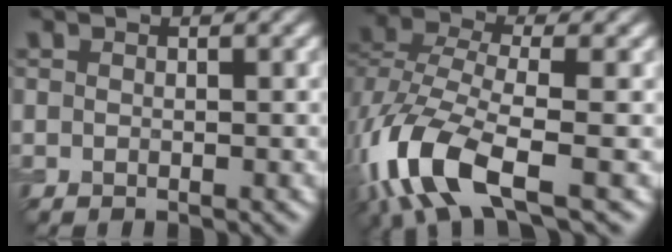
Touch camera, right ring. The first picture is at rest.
{"total": 9.8, "force": [-4.5, 4.0, 7.8], "torque": [-0.183, -0.006, -0.100]}